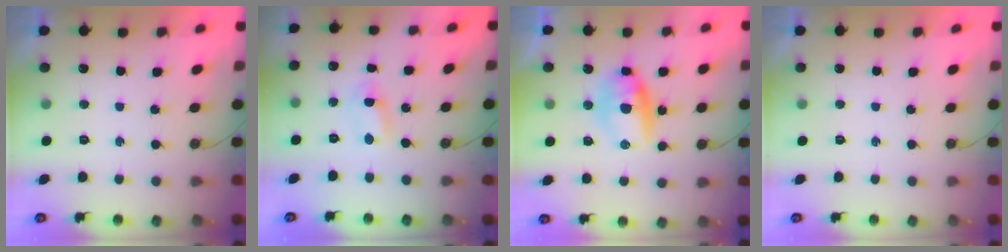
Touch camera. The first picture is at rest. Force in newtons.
{"total": 1.2, "press": 1.0, "slide": 0.8}
{"total": 7.2, "press": 7.2, "slide": 0.6}
{"total": 0.0}